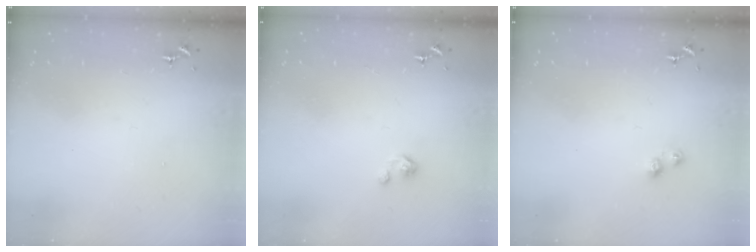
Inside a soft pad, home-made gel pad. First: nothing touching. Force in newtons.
{"total": 2.7, "press": 2.7, "slide": 0.3}
{"total": 3.4, "press": 3.3, "slide": 0.5}